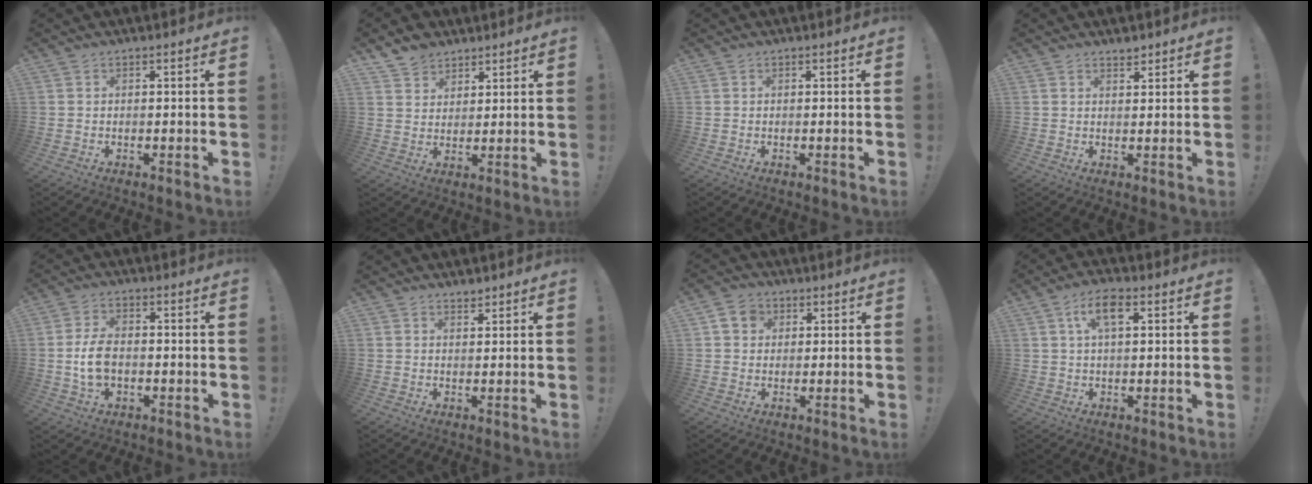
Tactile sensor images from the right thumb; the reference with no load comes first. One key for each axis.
{"total": 6.5, "fx": 5.2, "fy": 3.7, "fz": 0.8, "tx": -0.022, "ty": -0.035, "tz": 0.103}
{"total": 0.0}
{"total": 1.8, "fx": 1.7, "fy": 0.5, "fz": 0.4, "tx": 0.006, "ty": -0.014, "tz": 0.029}
{"total": 8.0, "fx": -1.2, "fy": 5.0, "fz": 6.1, "tx": -0.123, "ty": 0.001, "tz": -0.020}
{"total": 1.7, "fx": 1.6, "fy": 0.5, "fz": 0.3, "tx": 0.009, "ty": -0.012, "tz": 0.027}
{"total": 5.5, "fx": 2.1, "fy": 4.6, "fz": 2.3, "tx": -0.032, "ty": -0.001, "tz": 0.040}
{"total": 7.0, "fx": 2.4, "fy": 3.2, "fz": 5.7, "tx": -0.103, "ty": 0.009, "tz": 0.040}